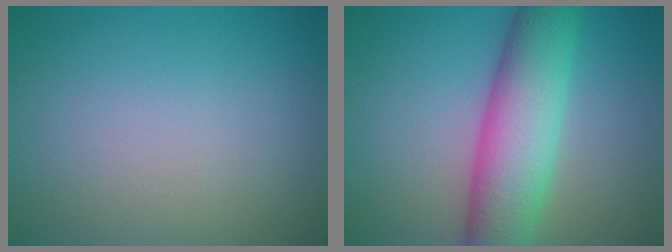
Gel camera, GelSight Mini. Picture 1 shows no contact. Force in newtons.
{"total": 8.4, "press": 8.4, "slide": 0.2}